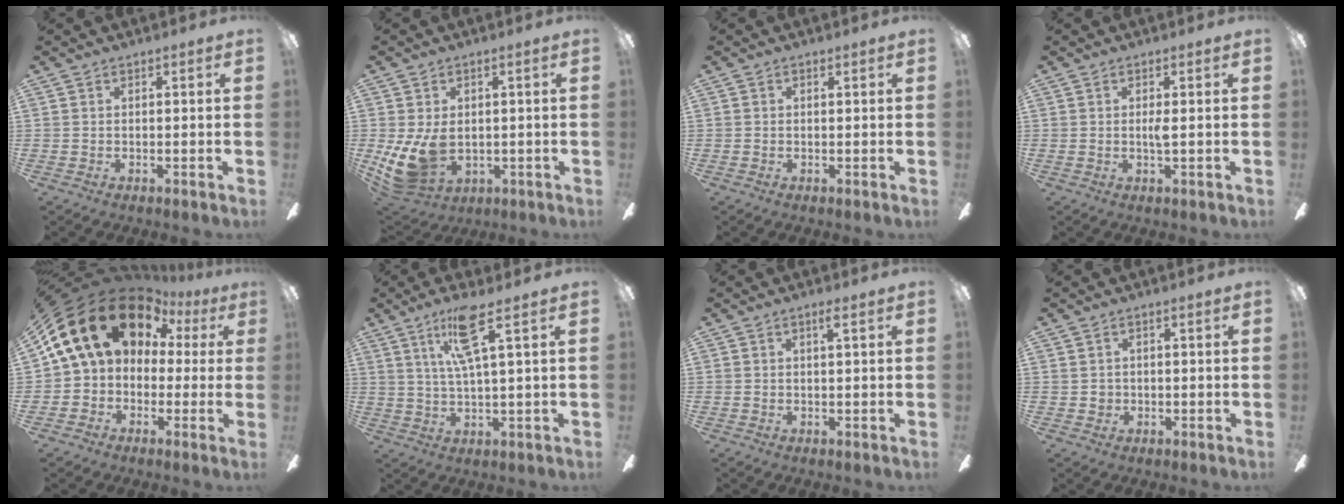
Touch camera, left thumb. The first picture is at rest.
{"total": 9.8, "force": [-0.6, 6.6, 7.2], "torque": [-0.152, -0.010, -0.008]}
{"total": 0.0}
{"total": 1.8, "force": [0.2, 0.1, 1.8], "torque": [-0.036, -0.003, 0.001]}
{"total": 19.7, "force": [8.4, 13.6, 11.6], "torque": [-0.229, -0.034, 0.152]}
{"total": 11.1, "force": [5.4, 1.9, 9.5], "torque": [-0.177, 0.002, 0.088]}
{"total": 1.5, "force": [0.8, 0.0, 1.3], "torque": [-0.028, 0.003, 0.012]}
{"total": 1.3, "force": [-0.1, 1.3, 0.2], "torque": [-0.005, 0.002, -0.003]}